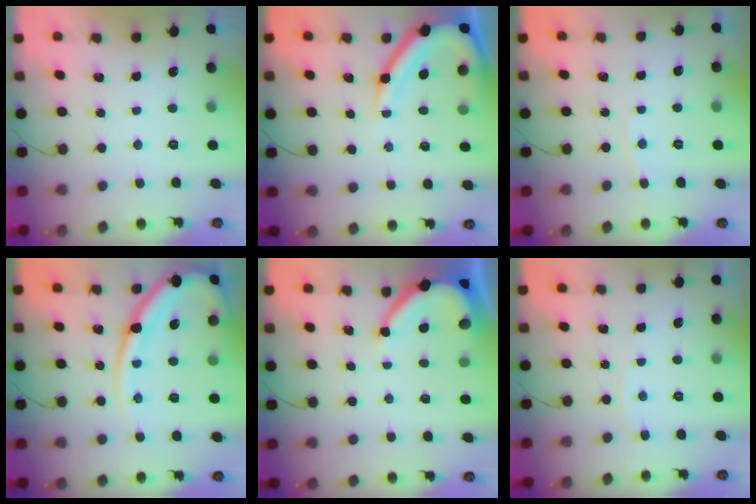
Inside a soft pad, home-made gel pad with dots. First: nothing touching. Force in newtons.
{"total": 13.1, "press": 13.1, "slide": 1.2}
{"total": 2.8, "press": 2.8, "slide": 0.4}
{"total": 16.8, "press": 16.7, "slide": 1.7}
{"total": 6.8, "press": 6.8, "slide": 0.9}
{"total": 3.4, "press": 3.4, "slide": 0.1}